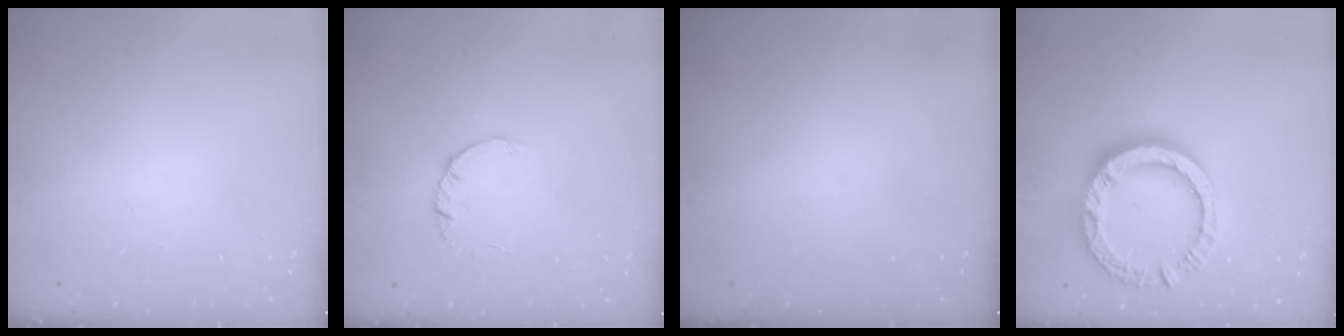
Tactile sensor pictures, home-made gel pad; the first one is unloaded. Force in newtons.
{"total": 1.4, "press": 1.4, "slide": 0.2}
{"total": 0.0}
{"total": 14.8, "press": 14.7, "slide": 1.6}